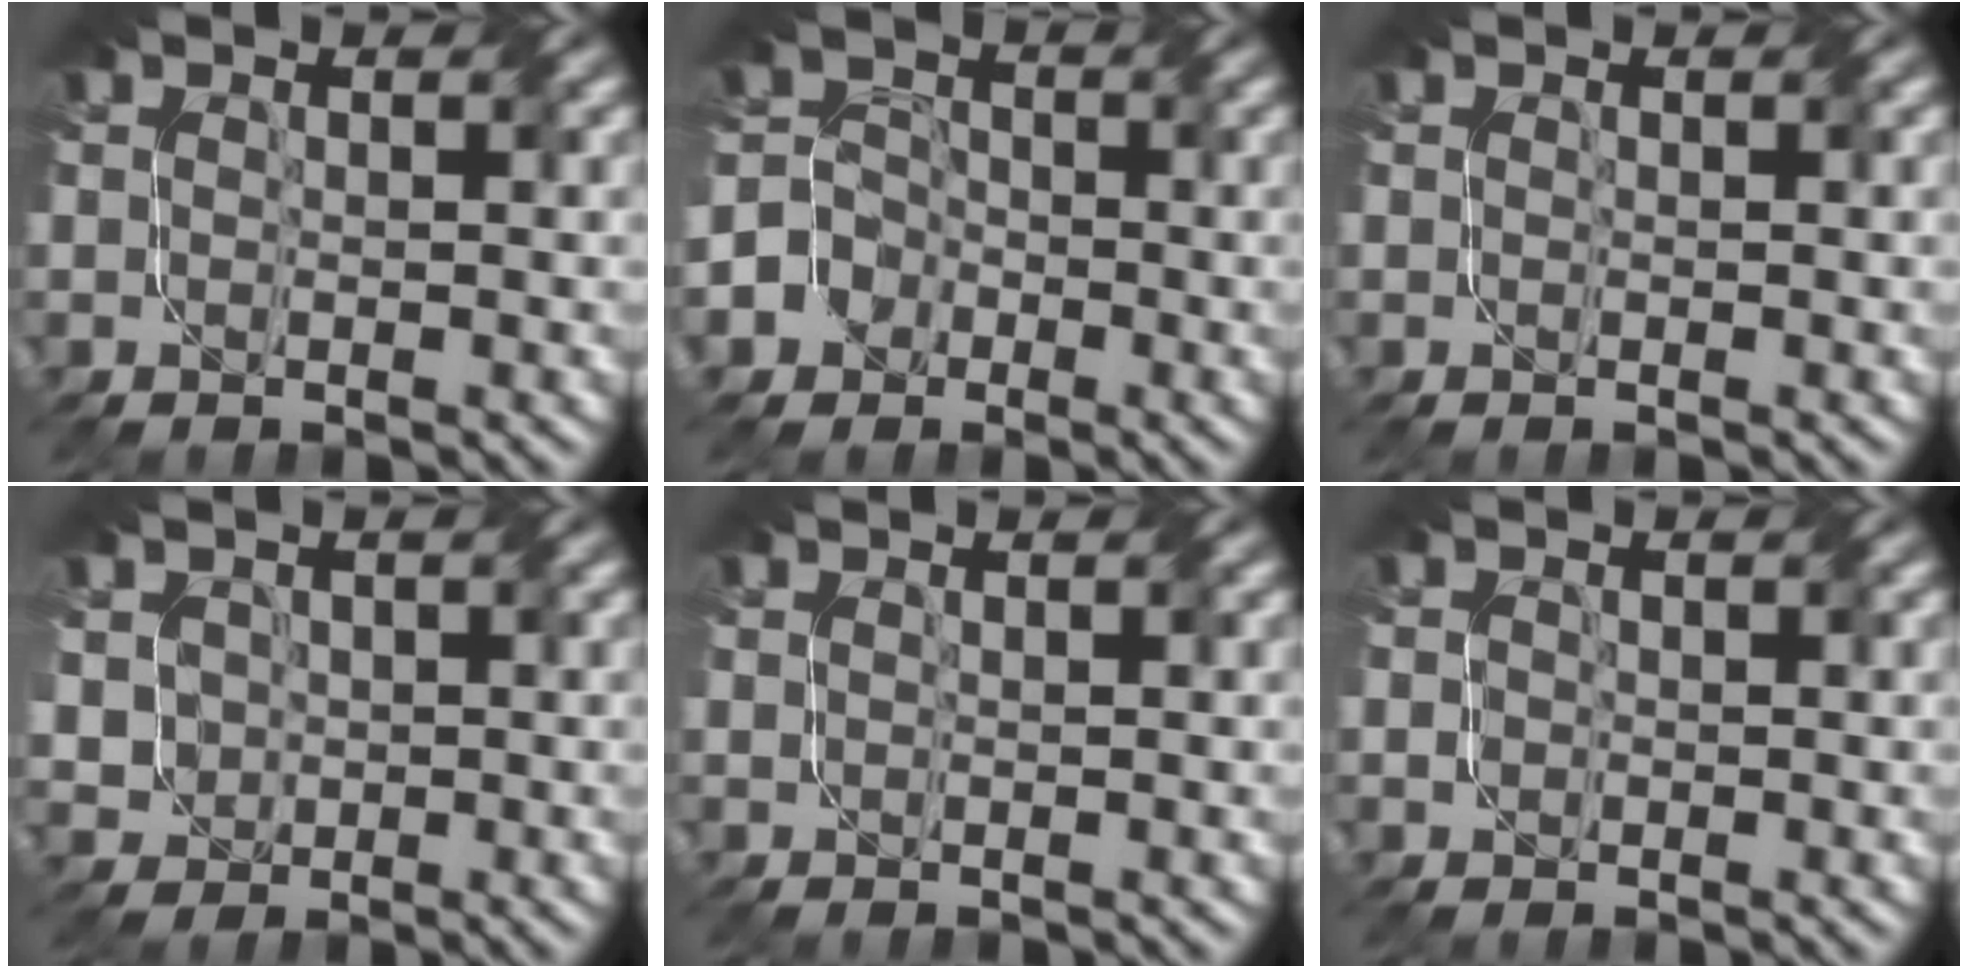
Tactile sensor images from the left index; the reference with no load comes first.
{"total": 4.2, "force": [-2.5, 3.4, 0.2], "torque": [0.007, 0.006, -0.062]}
{"total": 0.0}
{"total": 2.6, "force": [0.3, 2.5, 0.7], "torque": [-0.023, 0.006, 0.013]}
{"total": 0.0}
{"total": 0.7, "force": [-0.2, 0.6, 0.2], "torque": [-0.004, 0.005, -0.004]}